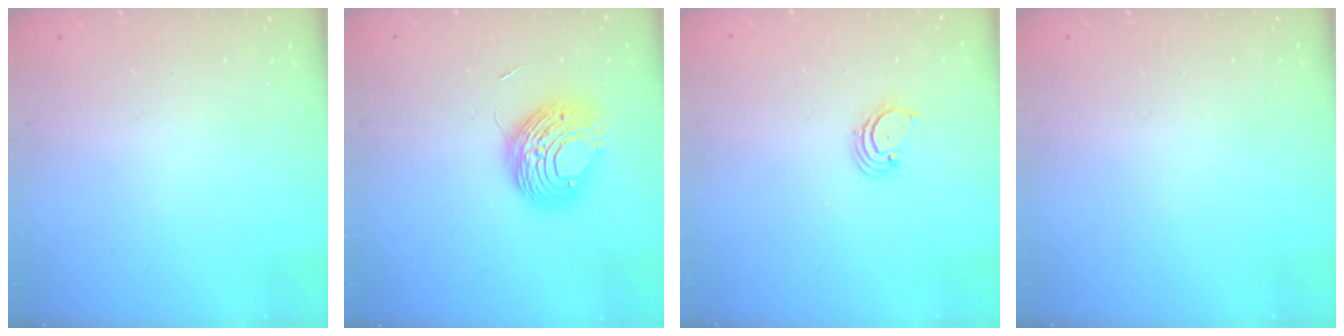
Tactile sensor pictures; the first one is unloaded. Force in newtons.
{"total": 9.5, "press": 9.5, "slide": 0.7}
{"total": 1.7, "press": 1.6, "slide": 0.2}
{"total": 0.0}